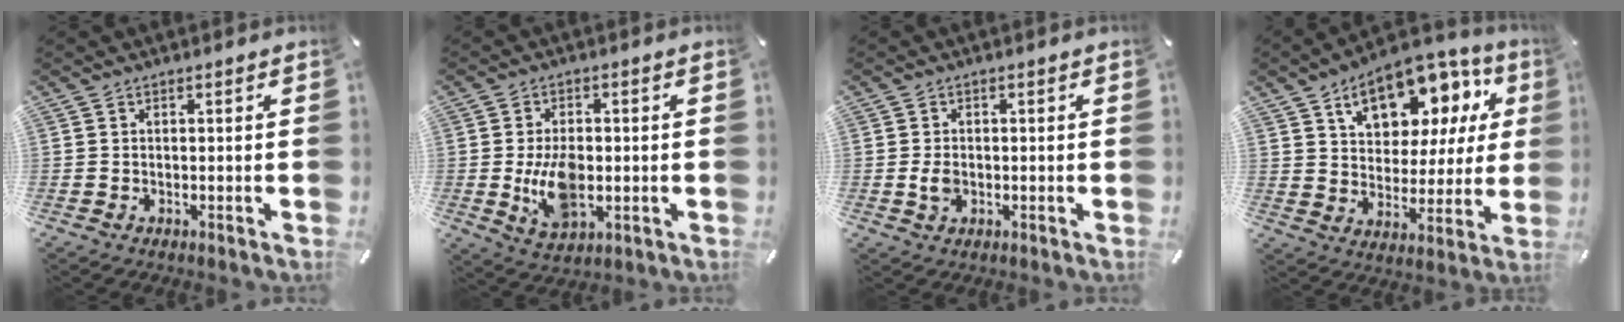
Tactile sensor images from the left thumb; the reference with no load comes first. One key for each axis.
{"total": 10.0, "fx": -0.9, "fy": 6.2, "fz": 7.8, "tx": -0.140, "ty": -0.008, "tz": -0.015}
{"total": 3.0, "fx": -0.3, "fy": 2.2, "fz": 2.1, "tx": -0.044, "ty": 0.002, "tz": -0.006}
{"total": 16.1, "fx": 9.3, "fy": 9.8, "fz": 8.8, "tx": -0.141, "ty": -0.049, "tz": 0.162}